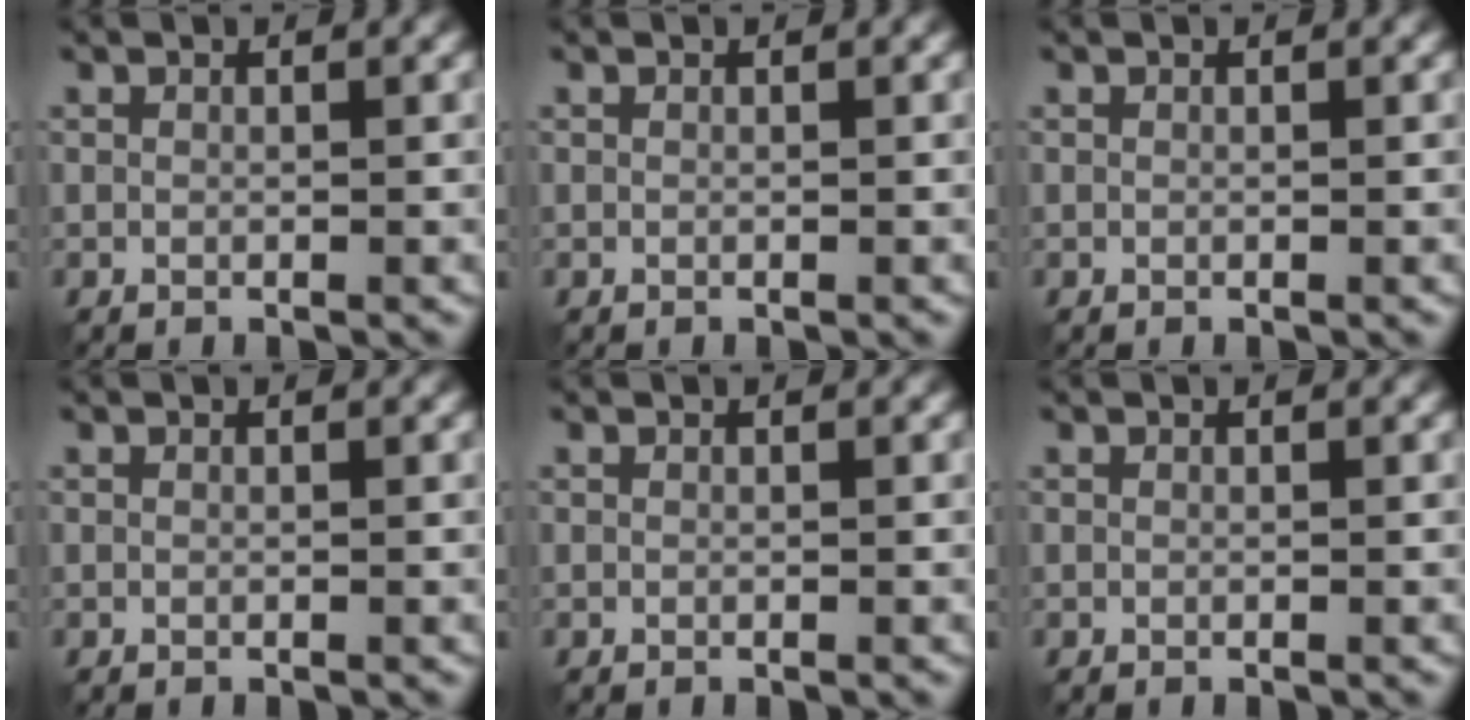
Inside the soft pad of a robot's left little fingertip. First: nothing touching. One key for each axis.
{"total": 0.0}
{"total": 0.0}
{"total": 0.0}
{"total": 0.0}
{"total": 0.0}